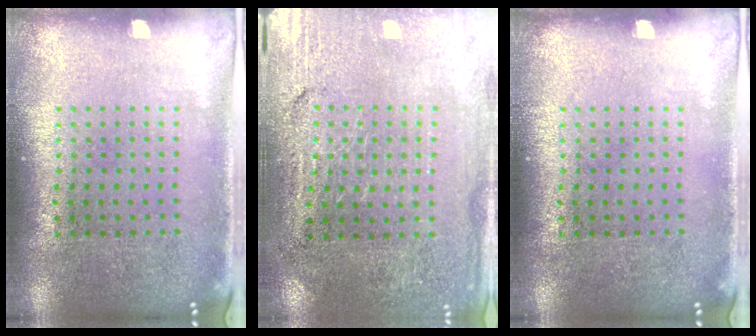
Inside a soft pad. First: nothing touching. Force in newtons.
{"total": 3.1, "press": 2.9, "slide": 0.8}
{"total": 0.0}